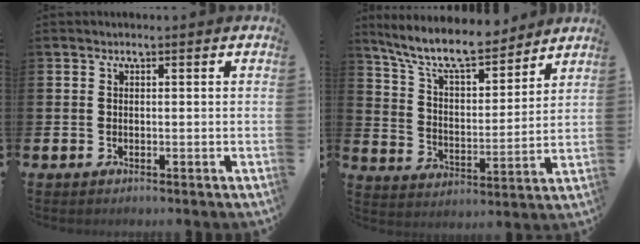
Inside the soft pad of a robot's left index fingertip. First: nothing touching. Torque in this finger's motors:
{"motor_torque": [1.11, -1.03, 0.81, 0.21]}